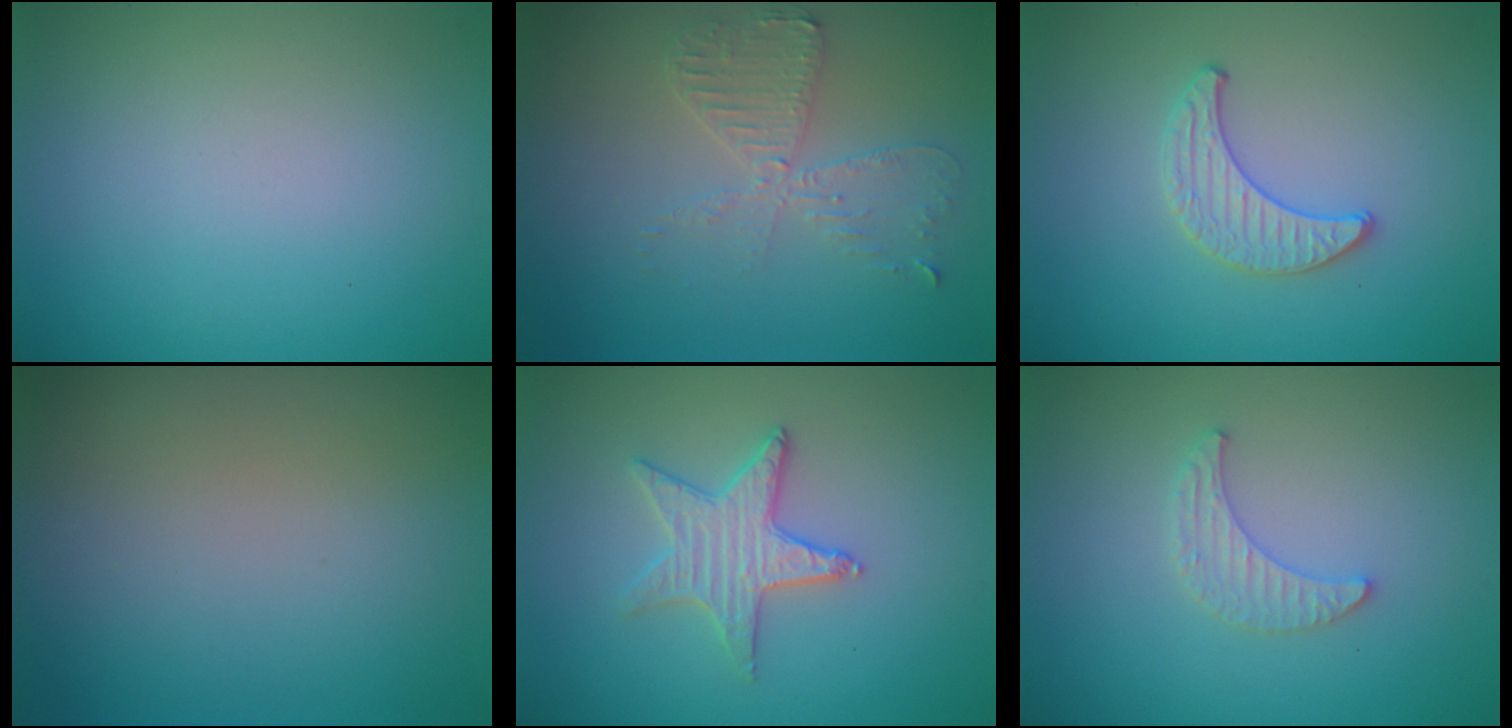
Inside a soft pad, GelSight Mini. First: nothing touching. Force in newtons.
{"total": 3.3, "press": 2.8, "slide": 1.7}
{"total": 1.5, "press": 1.5, "slide": 0.1}
{"total": 0.0}
{"total": 3.0, "press": 3.0, "slide": 0.1}
{"total": 2.0, "press": 1.9, "slide": 0.5}